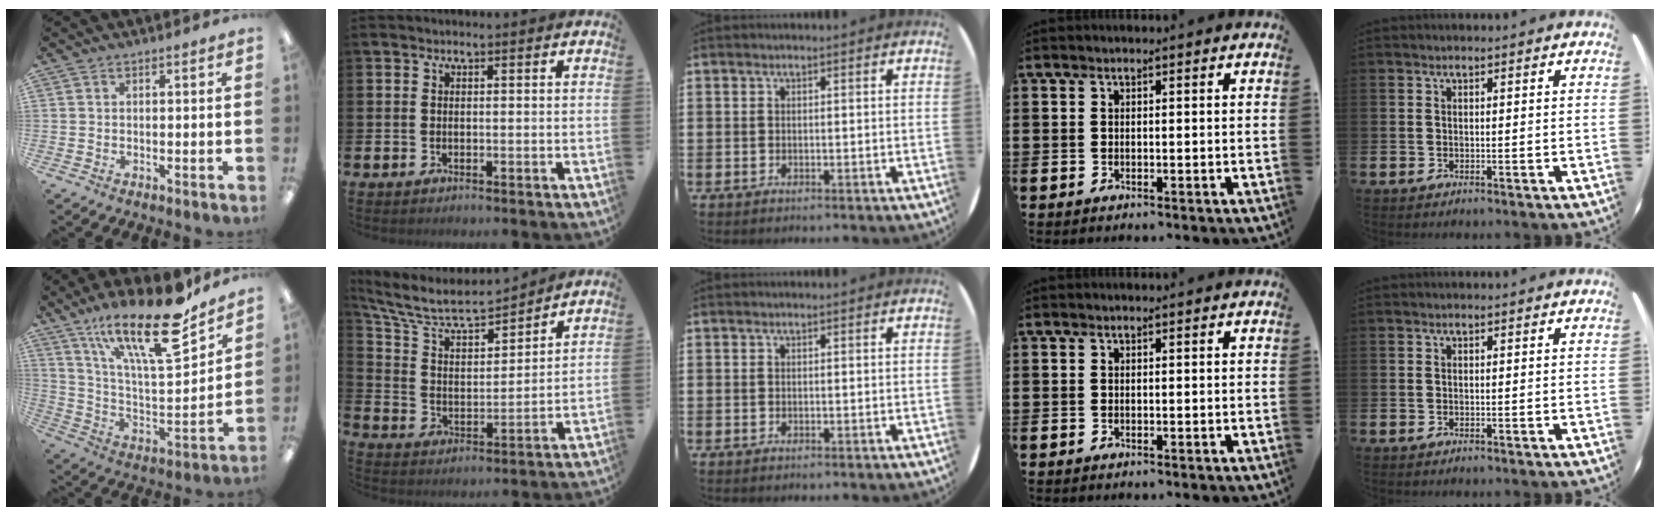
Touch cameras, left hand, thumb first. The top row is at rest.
{"thumb": {"total": 23.8, "force": [16.6, 6.6, 15.8], "torque": [-0.256, -0.107, 0.274]}, "index": {"total": 8.2, "force": [7.3, 2.4, 2.8], "torque": [-0.098, -0.050, 0.125]}}